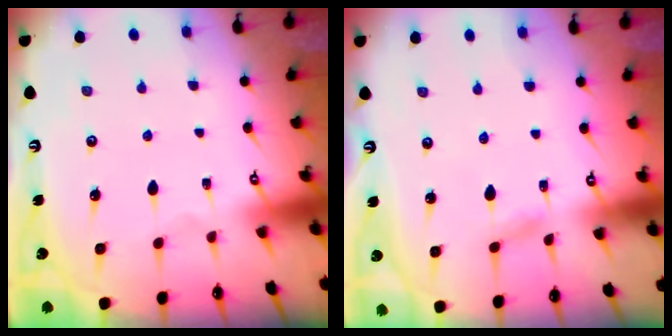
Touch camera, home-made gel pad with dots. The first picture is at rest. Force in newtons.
{"total": 2.9, "press": 2.8, "slide": 0.3}